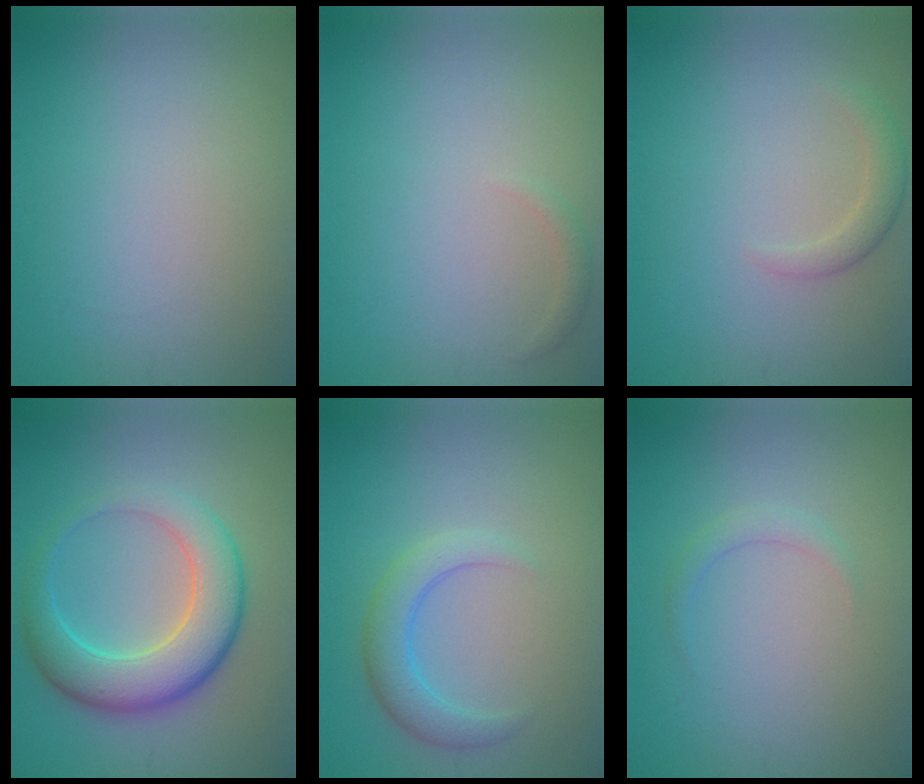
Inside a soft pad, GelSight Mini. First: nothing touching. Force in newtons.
{"total": 0.8, "press": 0.8, "slide": 0.0}
{"total": 1.7, "press": 1.7, "slide": 0.2}
{"total": 7.2, "press": 7.2, "slide": 0.2}
{"total": 3.2, "press": 3.2, "slide": 0.2}
{"total": 0.8, "press": 0.8, "slide": 0.0}